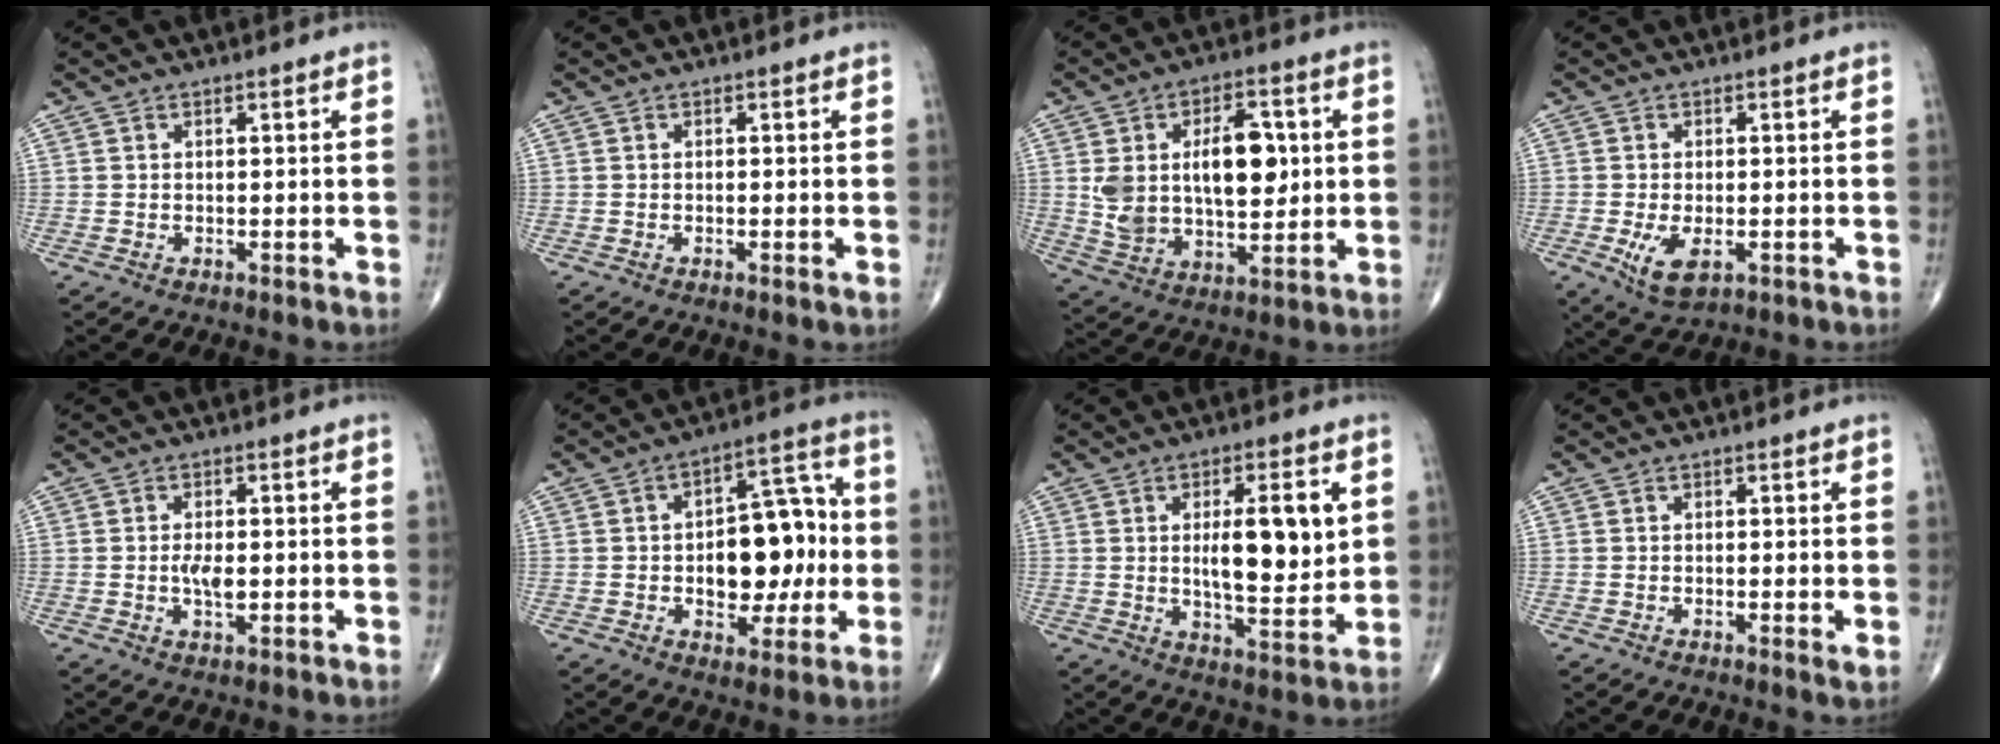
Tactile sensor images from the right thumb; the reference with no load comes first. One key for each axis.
{"total": 0.7, "fx": -0.2, "fy": 0.0, "fz": 0.7, "tx": -0.014, "ty": -0.002, "tz": -0.003}
{"total": 16.7, "fx": 2.7, "fy": 9.4, "fz": 13.6, "tx": -0.202, "ty": -0.001, "tz": 0.058}
{"total": 6.2, "fx": -1.9, "fy": 3.0, "fz": 5.1, "tx": -0.093, "ty": -0.010, "tz": -0.026}
{"total": 3.7, "fx": -0.5, "fy": 1.7, "fz": 3.3, "tx": -0.058, "ty": -0.002, "tz": -0.010}
{"total": 15.9, "fx": -0.9, "fy": 9.1, "fz": 12.9, "tx": -0.138, "ty": 0.034, "tz": -0.008}
{"total": 13.2, "fx": 2.5, "fy": 4.5, "fz": 12.1, "tx": -0.170, "ty": -0.023, "tz": 0.043}
{"total": 1.5, "fx": -0.3, "fy": 0.1, "fz": 1.5, "tx": -0.030, "ty": -0.007, "tz": -0.008}